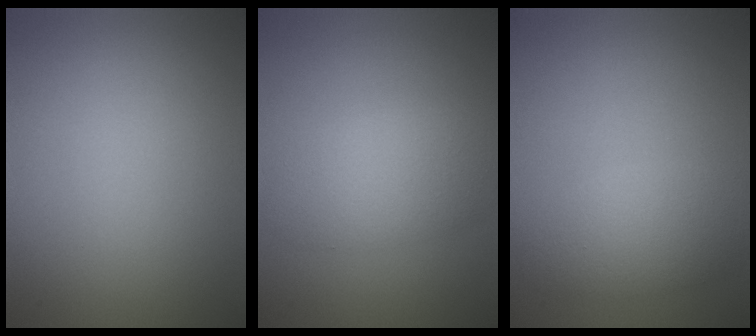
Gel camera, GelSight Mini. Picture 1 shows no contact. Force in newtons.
{"total": 4.2, "press": 4.2, "slide": 0.1}
{"total": 3.7, "press": 3.7, "slide": 0.1}